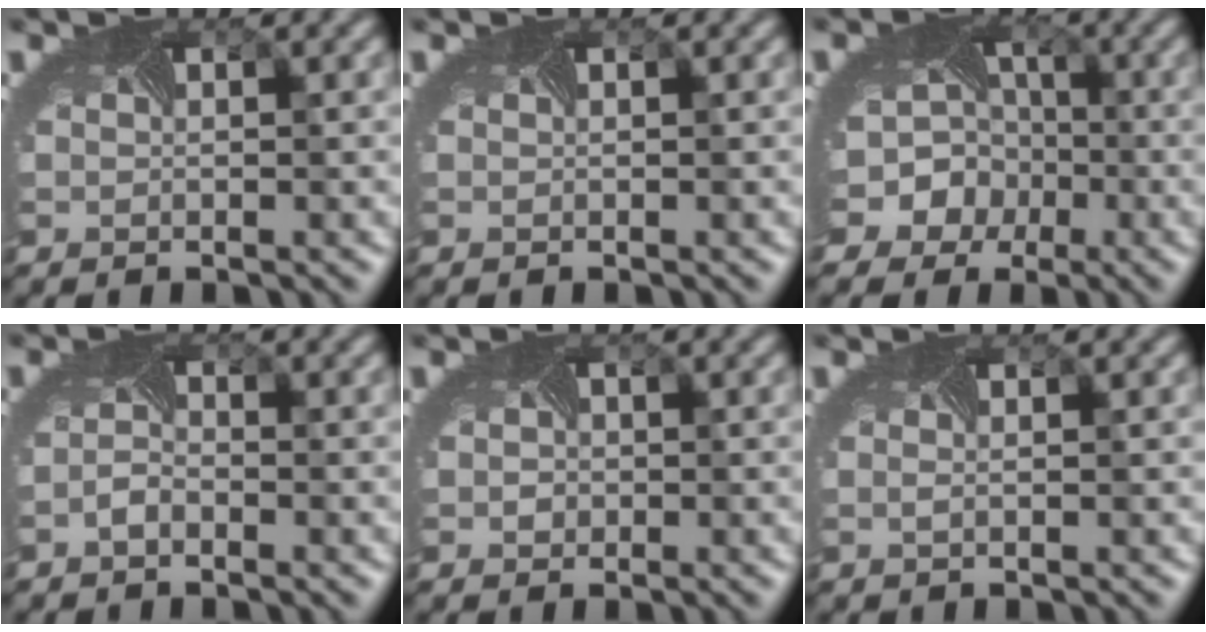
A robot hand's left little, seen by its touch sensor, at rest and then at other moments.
{"total": 0.0}
{"total": 10.3, "force": [-3.4, 9.1, 3.4], "torque": [-0.070, 0.004, -0.082]}
{"total": 1.2, "force": [-1.1, 0.4, 0.4], "torque": [-0.016, 0.001, -0.025]}
{"total": 1.1, "force": [0.1, 1.1, 0.1], "torque": [-0.002, -0.001, -0.006]}
{"total": 0.0}